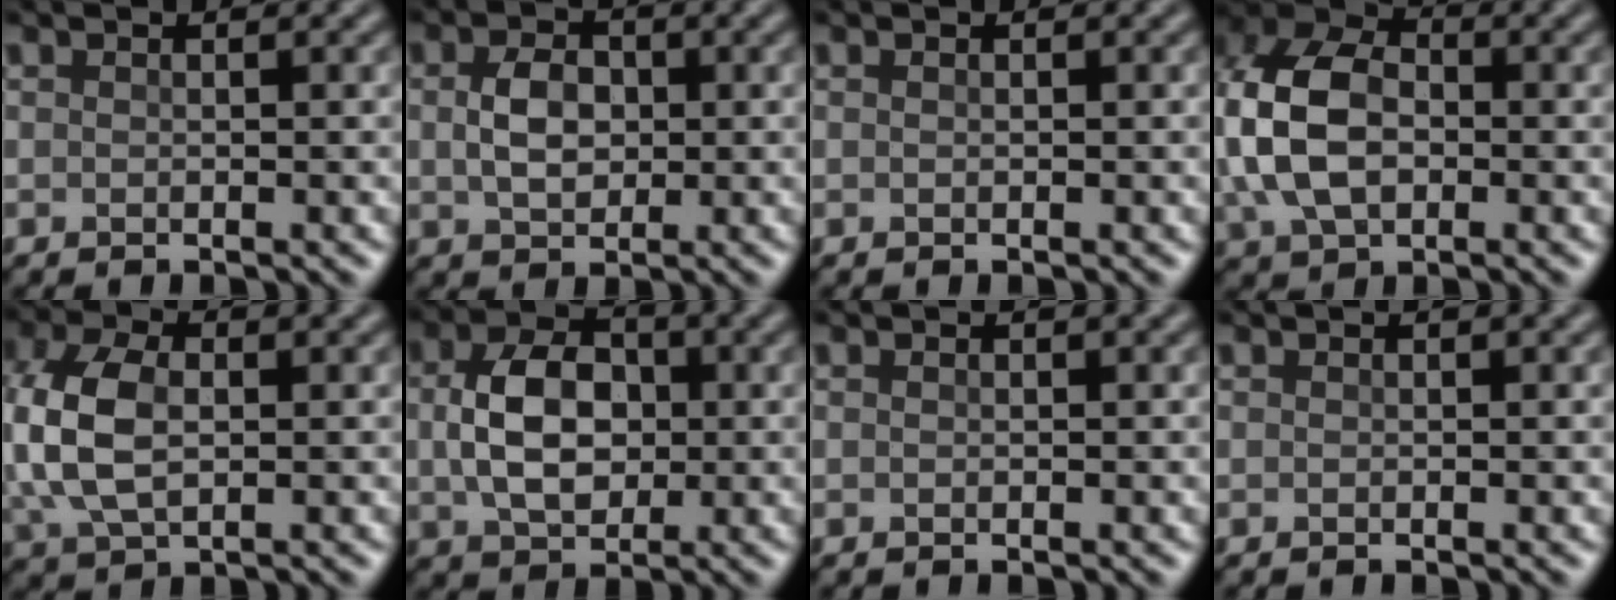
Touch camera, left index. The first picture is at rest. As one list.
[{"total": 3.6, "force": [0.2, 2.5, 2.5], "torque": [-0.054, 0.002, 0.002]}, {"total": 0.0}, {"total": 9.5, "force": [0.1, 6.6, 6.9], "torque": [-0.169, 0.009, -0.008]}, {"total": 7.2, "force": [0.4, 4.6, 5.6], "torque": [-0.140, 0.003, 0.004]}, {"total": 6.3, "force": [0.3, 4.4, 4.5], "torque": [-0.091, 0.003, 0.003]}, {"total": 0.0}, {"total": 0.0}]